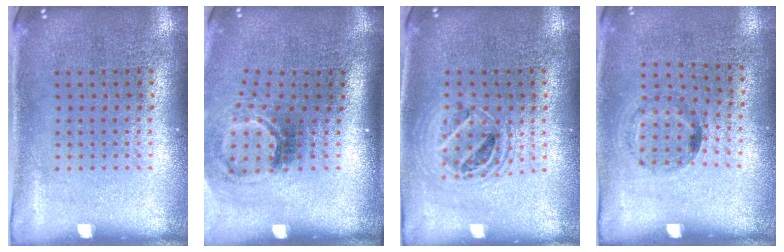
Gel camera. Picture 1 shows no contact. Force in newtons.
{"total": 1.9, "press": 1.2, "slide": 1.5}
{"total": 1.5, "press": 1.4, "slide": 0.7}
{"total": 1.3, "press": 0.7, "slide": 1.1}